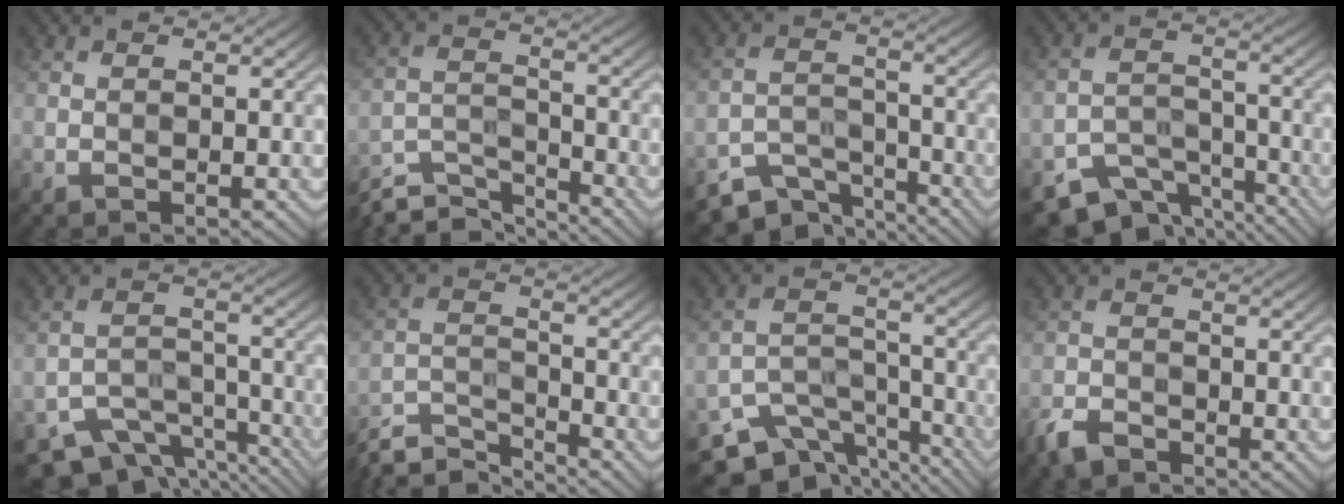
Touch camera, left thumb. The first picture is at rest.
{"total": 8.0, "force": [-7.1, 2.1, 3.1], "torque": [-0.068, -0.010, -0.141]}
{"total": 6.8, "force": [-5.4, 3.2, 2.8], "torque": [-0.055, -0.014, -0.099]}
{"total": 8.2, "force": [-6.5, 4.0, 2.9], "torque": [-0.049, -0.014, -0.106]}
{"total": 9.1, "force": [-7.1, 4.4, 3.8], "torque": [-0.061, -0.014, -0.112]}
{"total": 7.3, "force": [-6.6, 1.7, 2.5], "torque": [-0.058, -0.013, -0.138]}
{"total": 11.2, "force": [-8.7, 5.6, 4.3], "torque": [-0.087, -0.014, -0.136]}
{"total": 3.6, "force": [-3.0, 1.4, 1.5], "torque": [-0.033, -0.005, -0.072]}